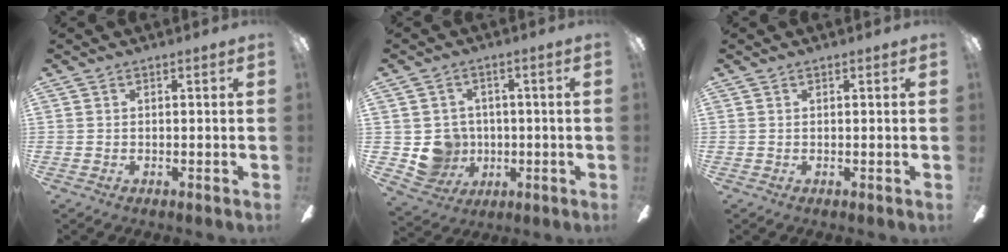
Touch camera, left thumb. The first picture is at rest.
{"total": 7.9, "force": [0.1, 7.7, 1.4], "torque": [-0.053, -0.004, 0.012]}
{"total": 0.0}